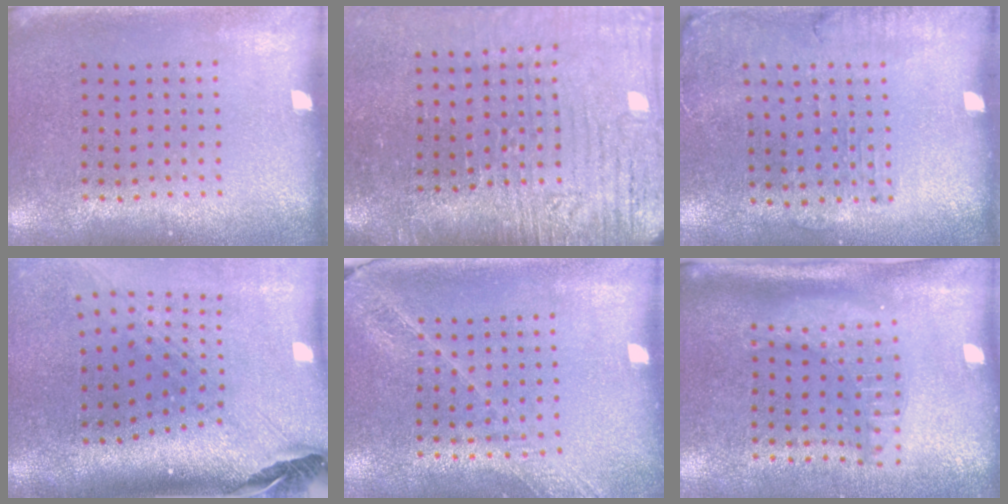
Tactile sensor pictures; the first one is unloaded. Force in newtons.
{"total": 4.5, "press": 3.8, "slide": 2.3}
{"total": 1.3, "press": 1.2, "slide": 0.5}
{"total": 3.0, "press": 2.1, "slide": 2.1}
{"total": 1.6, "press": 1.6, "slide": 0.0}
{"total": 2.0, "press": 1.6, "slide": 1.3}